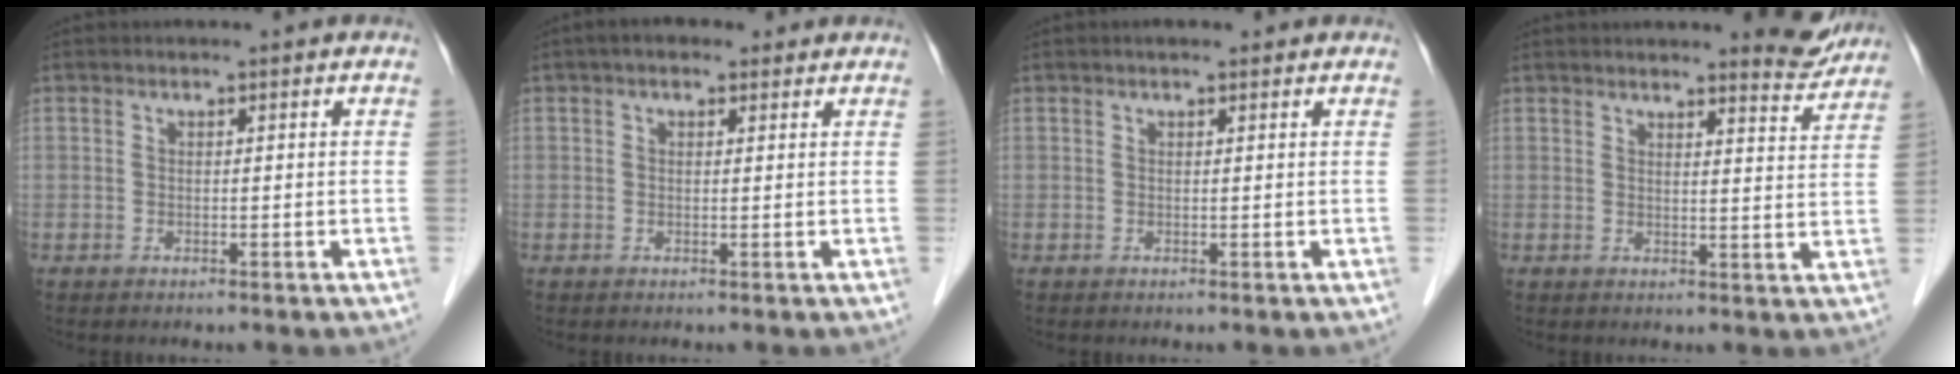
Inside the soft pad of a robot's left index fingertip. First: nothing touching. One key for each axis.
{"total": 3.3, "fx": 2.1, "fy": 1.9, "fz": 1.7, "tx": -0.030, "ty": 0.026, "tz": 0.028}
{"total": 1.8, "fx": 1.4, "fy": 0.6, "fz": 1.0, "tx": -0.016, "ty": 0.013, "tz": 0.017}
{"total": 5.3, "fx": 5.2, "fy": 0.5, "fz": 1.1, "tx": -0.011, "ty": -0.026, "tz": 0.054}